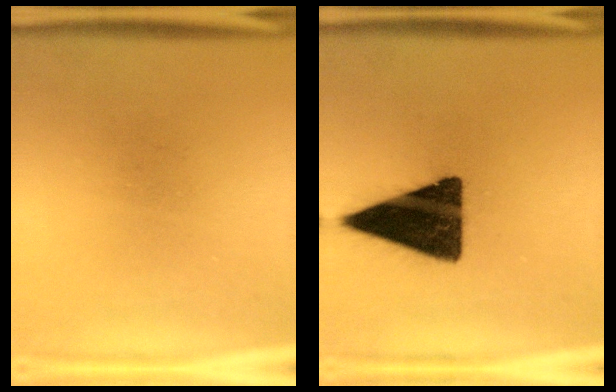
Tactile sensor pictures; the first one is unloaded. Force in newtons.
{"total": 16.3}